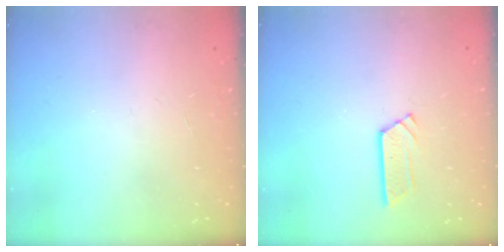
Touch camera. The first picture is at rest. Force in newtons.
{"total": 4.3, "press": 4.2, "slide": 0.3}